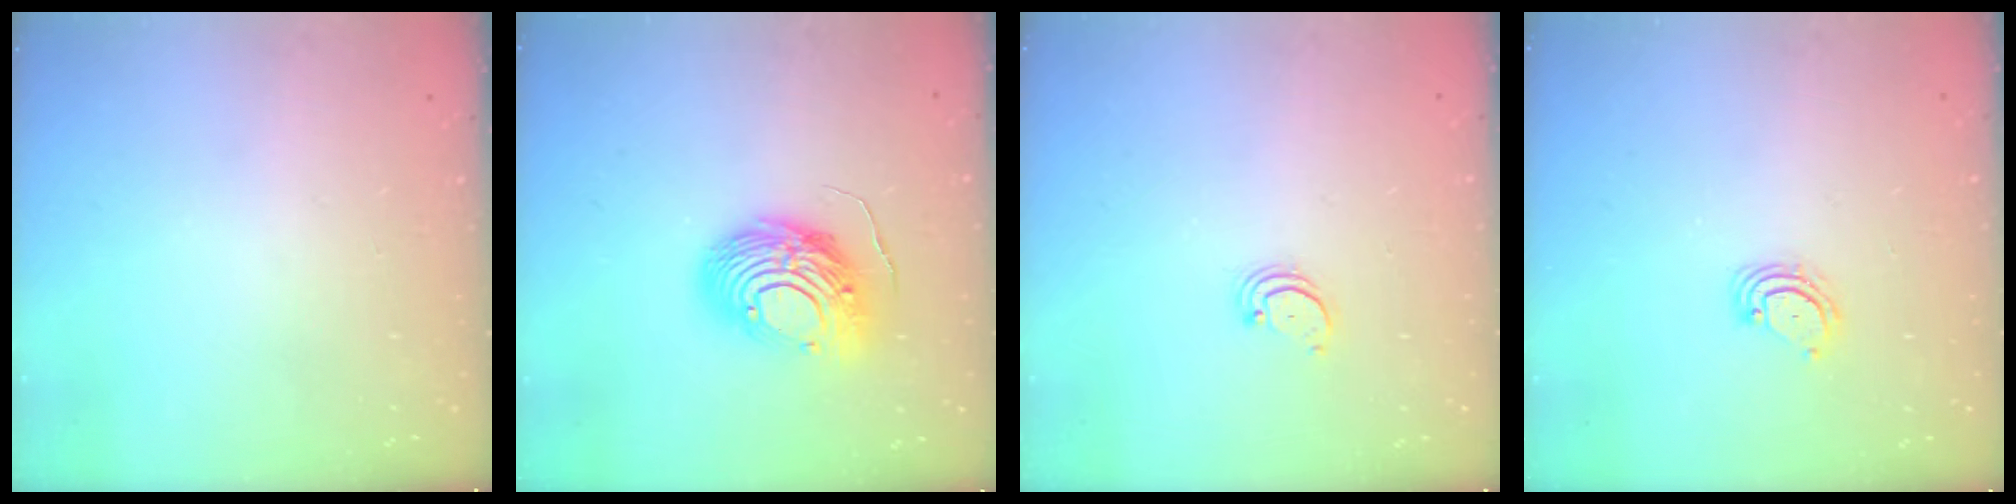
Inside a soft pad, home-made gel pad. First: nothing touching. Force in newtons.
{"total": 12.4, "press": 12.3, "slide": 1.1}
{"total": 2.2, "press": 2.2, "slide": 0.2}
{"total": 4.7, "press": 4.6, "slide": 0.4}